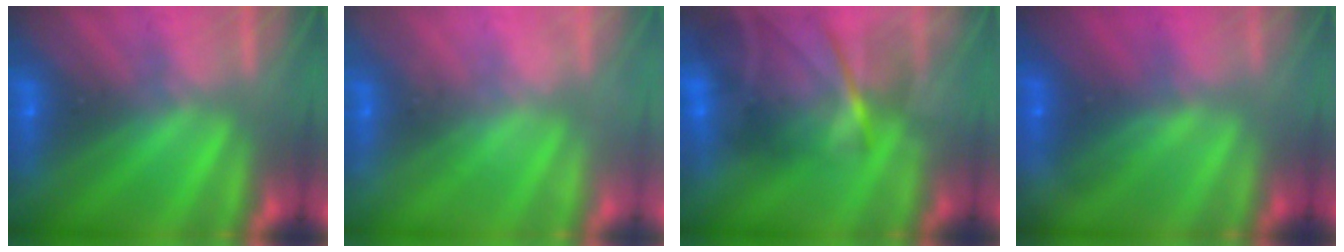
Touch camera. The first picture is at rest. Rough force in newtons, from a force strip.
{"total": 2.3}
{"total": 7.4}
{"total": 1.7}